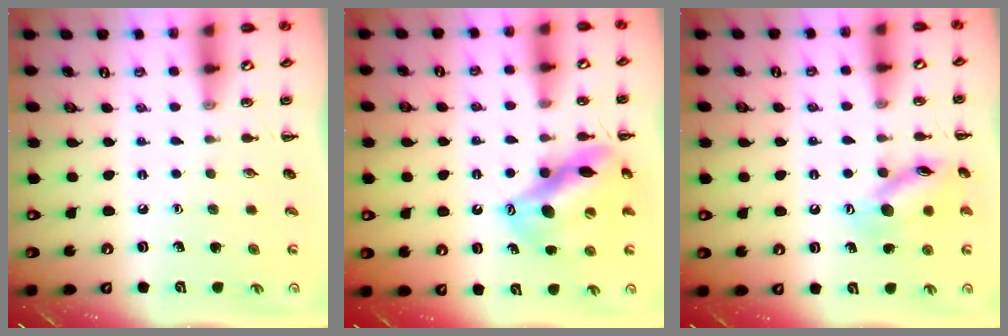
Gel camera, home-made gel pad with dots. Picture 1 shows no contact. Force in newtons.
{"total": 14.5, "press": 13.9, "slide": 4.3}
{"total": 12.8, "press": 12.7, "slide": 0.7}